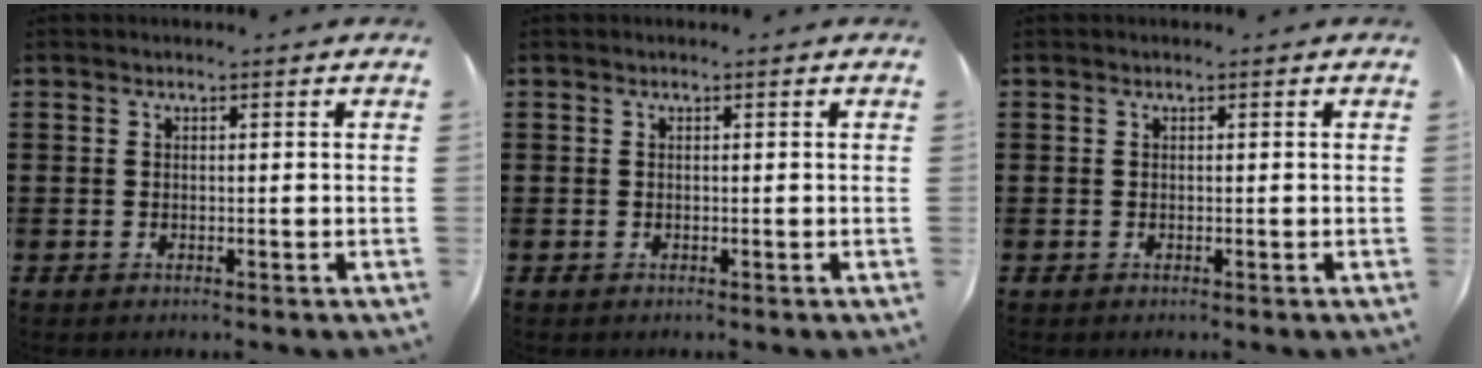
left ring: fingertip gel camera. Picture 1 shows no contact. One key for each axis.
{"total": 0.0}
{"total": 0.0}